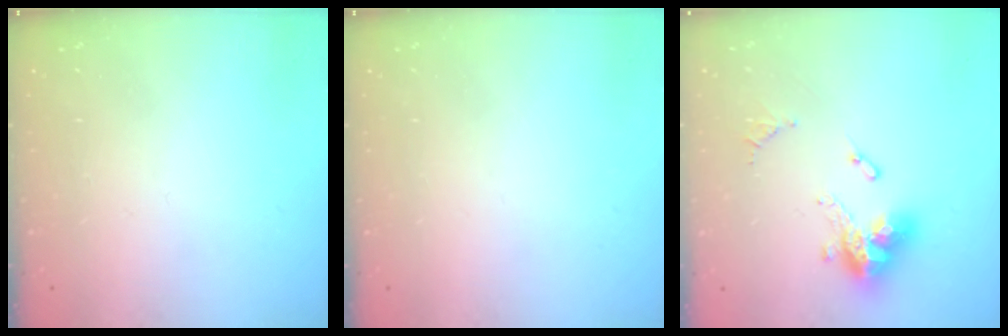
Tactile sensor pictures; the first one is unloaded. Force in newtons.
{"total": 0.0}
{"total": 13.9, "press": 13.9, "slide": 1.2}